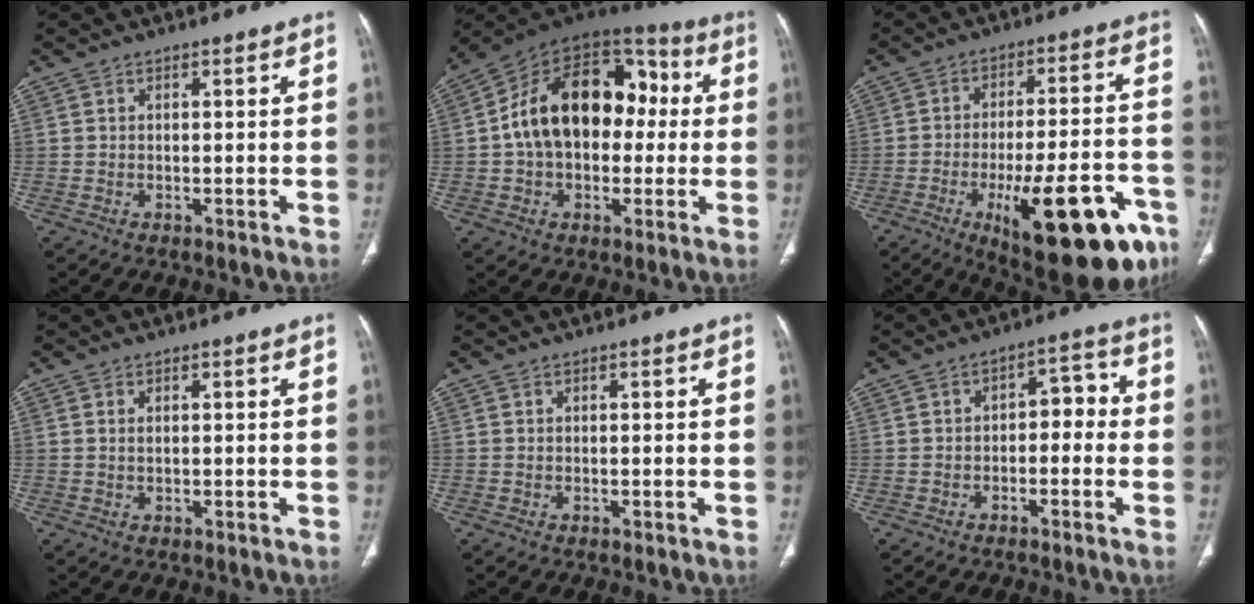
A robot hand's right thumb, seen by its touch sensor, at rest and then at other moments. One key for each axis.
{"total": 22.2, "fx": 1.2, "fy": 14.9, "fz": 16.3, "tx": -0.241, "ty": 0.048, "tz": 0.014}
{"total": 24.7, "fx": -11.4, "fy": 8.5, "fz": 20.1, "tx": -0.233, "ty": 0.048, "tz": -0.152}
{"total": 0.8, "fx": 0.3, "fy": 0.4, "fz": 0.7, "tx": -0.017, "ty": 0.004, "tz": 0.009}
{"total": 0.0}
{"total": 5.6, "fx": -1.0, "fy": 3.4, "fz": 4.3, "tx": -0.036, "ty": 0.034, "tz": -0.022}